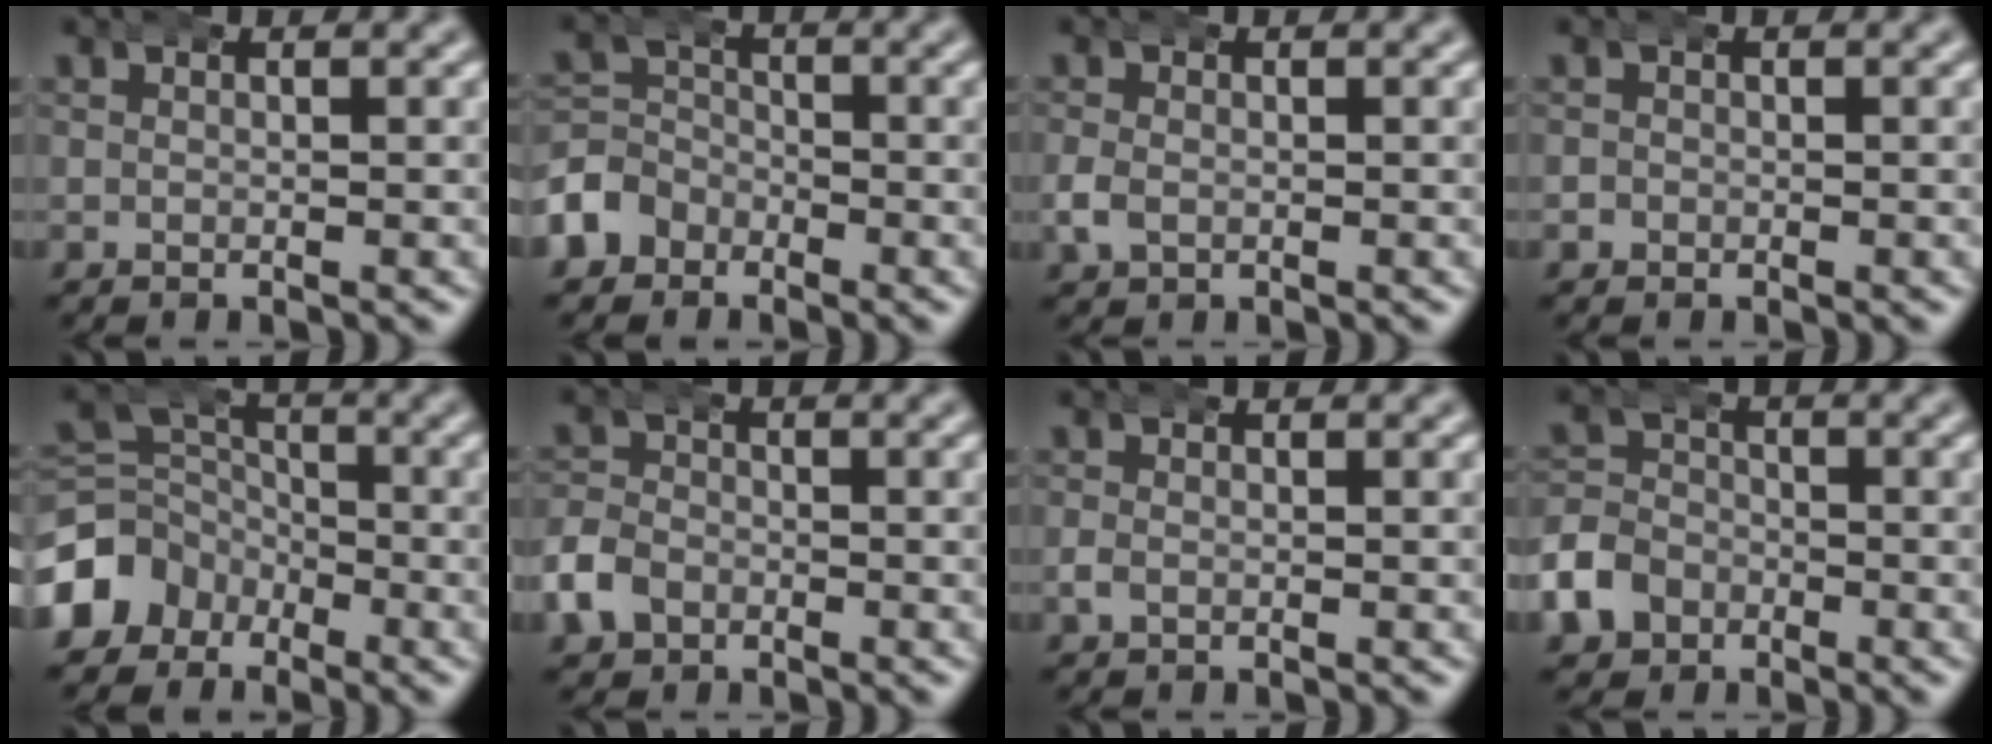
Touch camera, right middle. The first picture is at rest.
{"total": 4.6, "force": [-2.5, 3.8, 0.9], "torque": [-0.029, -0.012, -0.045]}
{"total": 1.6, "force": [-0.5, 1.3, 0.8], "torque": [-0.023, 0.002, -0.011]}
{"total": 0.9, "force": [-0.4, 0.8, -0.1], "torque": [-0.001, -0.002, -0.010]}
{"total": 7.1, "force": [-2.2, 6.4, 2.3], "torque": [-0.053, -0.022, -0.043]}
{"total": 3.4, "force": [-1.7, 2.8, 0.9], "torque": [-0.027, 0.001, -0.038]}
{"total": 0.8, "force": [-0.4, 0.6, 0.3], "torque": [-0.010, 0.002, -0.008]}
{"total": 4.7, "force": [-2.4, 3.9, 1.0], "torque": [-0.030, -0.010, -0.045]}